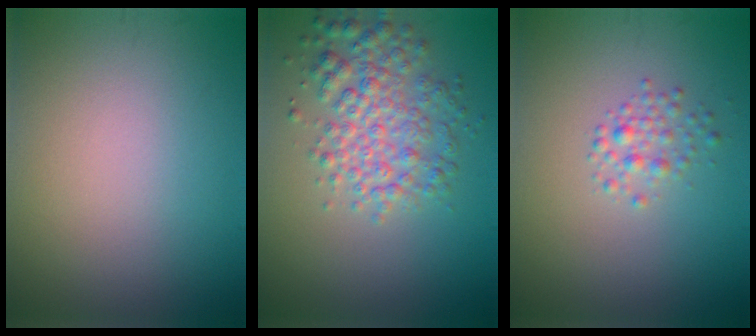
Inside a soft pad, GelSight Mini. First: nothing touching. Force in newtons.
{"total": 4.5, "press": 4.5, "slide": 0.1}
{"total": 1.6, "press": 1.6, "slide": 0.1}